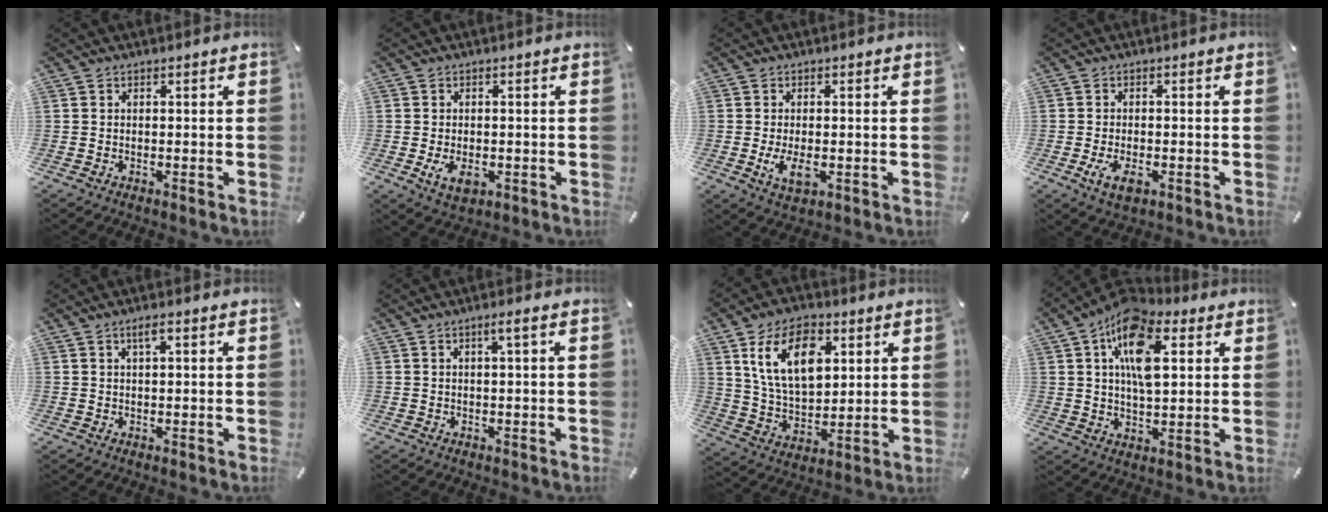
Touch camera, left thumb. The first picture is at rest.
{"total": 4.1, "force": [-0.9, 2.7, 2.9], "torque": [-0.062, -0.005, -0.021]}
{"total": 4.9, "force": [-0.8, 2.6, 4.1], "torque": [-0.088, -0.010, -0.019]}
{"total": 4.1, "force": [-1.5, 2.2, 3.2], "torque": [-0.072, 0.001, -0.029]}
{"total": 2.2, "force": [0.9, 0.5, 1.9], "torque": [-0.039, 0.003, 0.013]}
{"total": 2.4, "force": [0.6, 0.1, 2.3], "torque": [-0.045, 0.001, 0.009]}
{"total": 15.0, "force": [6.4, 9.2, 9.9], "torque": [-0.192, -0.003, 0.114]}
{"total": 15.2, "force": [5.4, 8.1, 11.7], "torque": [-0.214, -0.010, 0.091]}